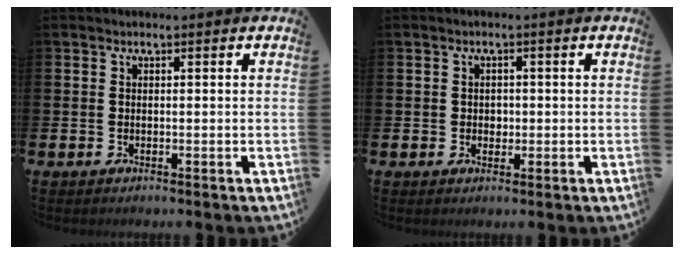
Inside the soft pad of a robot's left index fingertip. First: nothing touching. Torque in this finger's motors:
{"motor_torque": [-0.06, -0.16, 0.01, 0.00]}